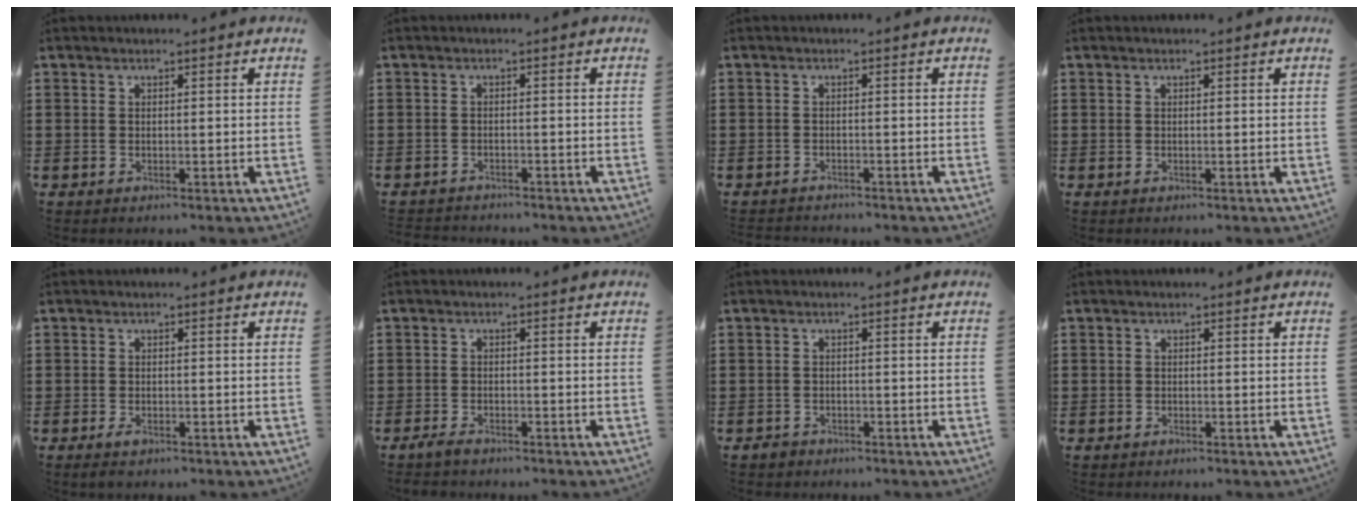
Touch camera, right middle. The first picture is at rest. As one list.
[{"total": 1.6, "force": [-1.6, 0.3, -0.1], "torque": [-0.002, 0.002, -0.036]}, {"total": 1.3, "force": [-1.3, 0.2, -0.2], "torque": [-0.001, 0.004, -0.030]}, {"total": 0.0}, {"total": 1.3, "force": [-0.9, 0.4, 0.8], "torque": [-0.026, -0.006, -0.019]}, {"total": 2.0, "force": [-1.6, 0.5, 1.0], "torque": [-0.027, 0.000, -0.033]}, {"total": 1.1, "force": [-1.0, 0.5, 0.1], "torque": [-0.006, -0.001, -0.022]}, {"total": 0.7, "force": [-0.5, 0.5, 0.0], "torque": [-0.001, 0.002, -0.010]}]